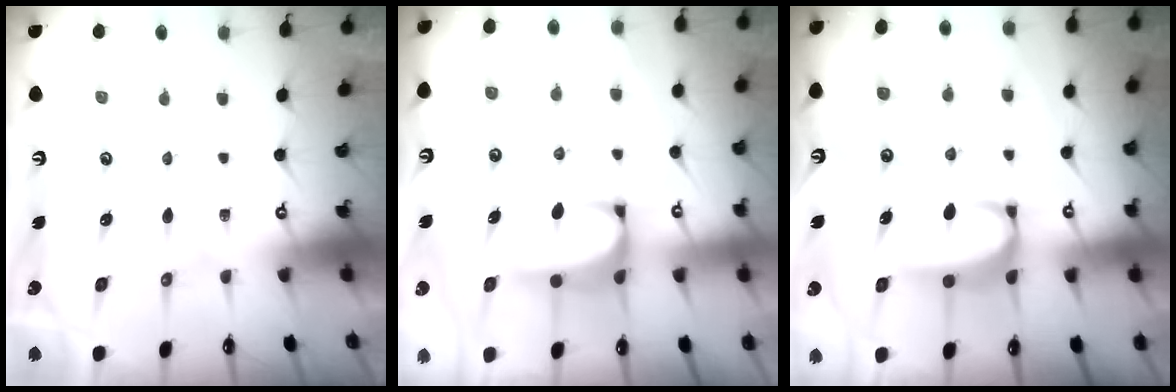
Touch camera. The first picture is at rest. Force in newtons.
{"total": 1.2, "press": 1.2, "slide": 0.4}
{"total": 2.6, "press": 2.6, "slide": 0.5}